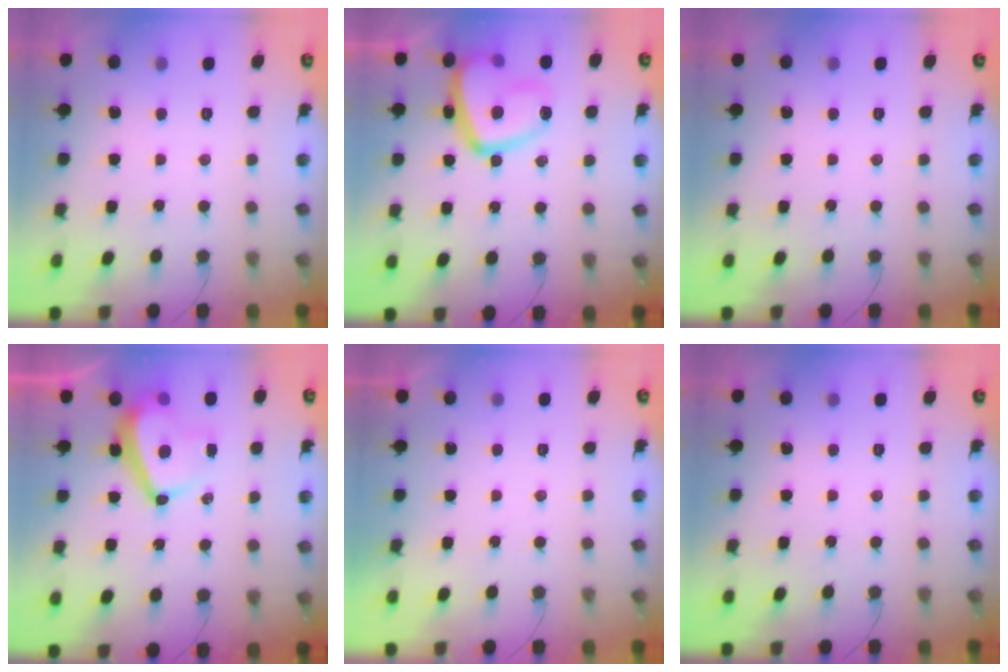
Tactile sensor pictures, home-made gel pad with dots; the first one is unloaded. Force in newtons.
{"total": 18.6, "press": 18.5, "slide": 1.9}
{"total": 0.0}
{"total": 11.9, "press": 11.7, "slide": 2.0}
{"total": 2.2, "press": 2.2, "slide": 0.4}
{"total": 0.0}